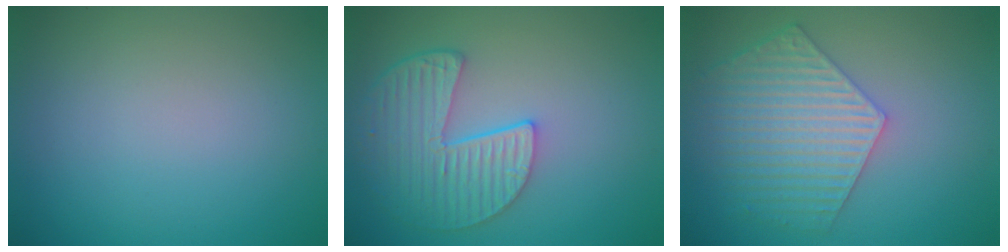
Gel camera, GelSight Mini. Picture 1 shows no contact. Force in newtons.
{"total": 5.4, "press": 4.4, "slide": 3.2}
{"total": 5.9, "press": 4.6, "slide": 3.6}